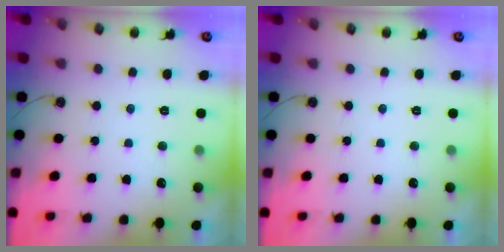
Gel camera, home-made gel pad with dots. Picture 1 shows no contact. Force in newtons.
{"total": 0.0}